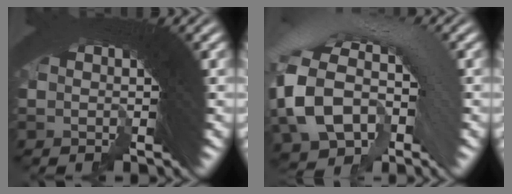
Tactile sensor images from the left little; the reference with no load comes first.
{"total": 8.5, "force": [0.9, 5.8, 6.1], "torque": [-0.111, 0.021, 0.001]}